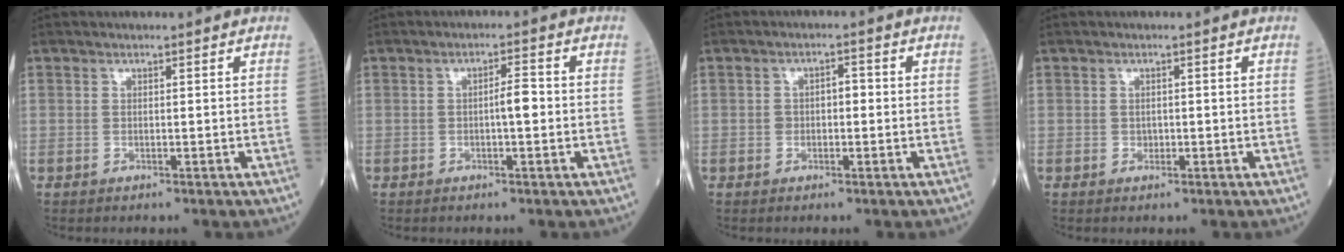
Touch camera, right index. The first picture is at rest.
{"total": 2.7, "force": [-0.3, 0.5, 2.7], "torque": [-0.042, 0.004, -0.008]}
{"total": 2.5, "force": [-0.1, 1.5, 1.9], "torque": [-0.030, 0.018, -0.002]}
{"total": 0.8, "force": [-0.1, 0.8, 0.3], "torque": [-0.001, 0.002, 0.000]}